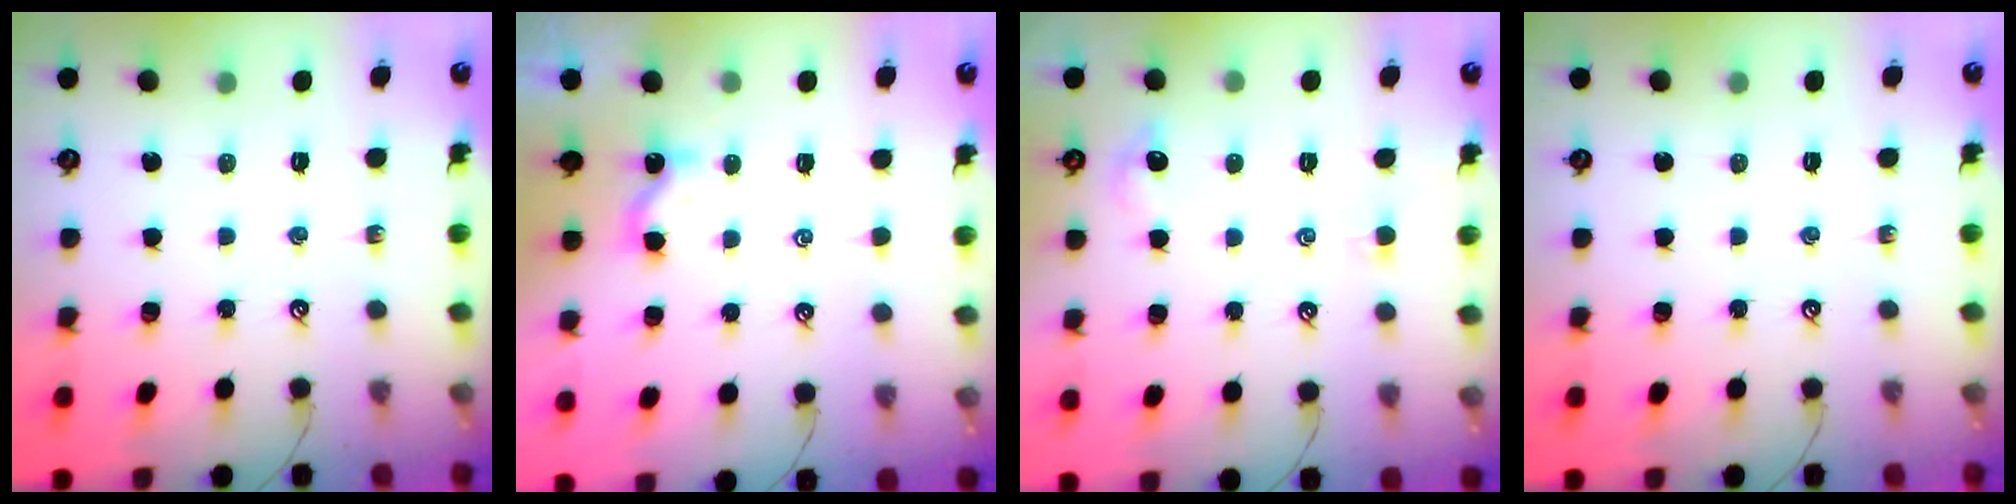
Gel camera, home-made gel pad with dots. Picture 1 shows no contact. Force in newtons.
{"total": 1.0, "press": 1.0, "slide": 0.2}
{"total": 1.5, "press": 1.3, "slide": 0.6}
{"total": 0.0}